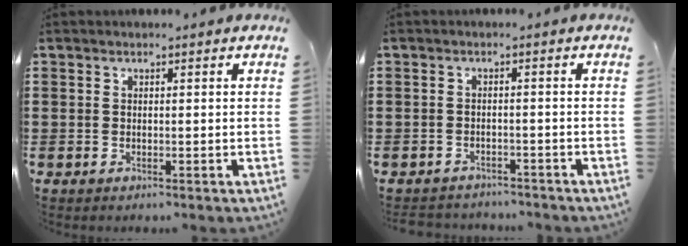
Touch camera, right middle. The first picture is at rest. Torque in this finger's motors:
{"motor_torque": [0.00, 0.00, -0.01, 0.00]}